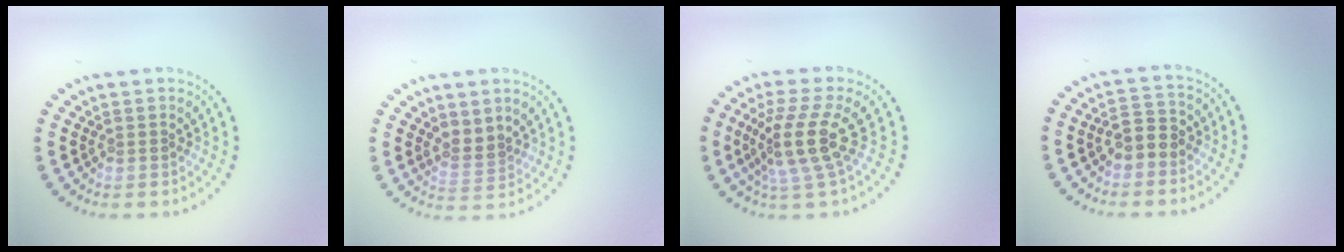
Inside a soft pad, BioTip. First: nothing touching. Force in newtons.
{"total": 1.9, "press": 1.6, "slide": 1.1}
{"total": 4.4, "press": 3.4, "slide": 2.8}
{"total": 2.4, "press": 2.3, "slide": 0.7}